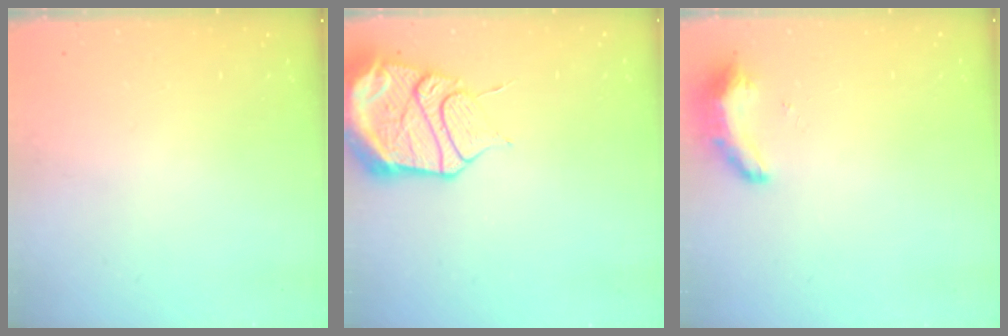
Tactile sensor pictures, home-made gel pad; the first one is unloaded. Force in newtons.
{"total": 17.2, "press": 17.1, "slide": 1.7}
{"total": 8.8, "press": 8.7, "slide": 1.3}